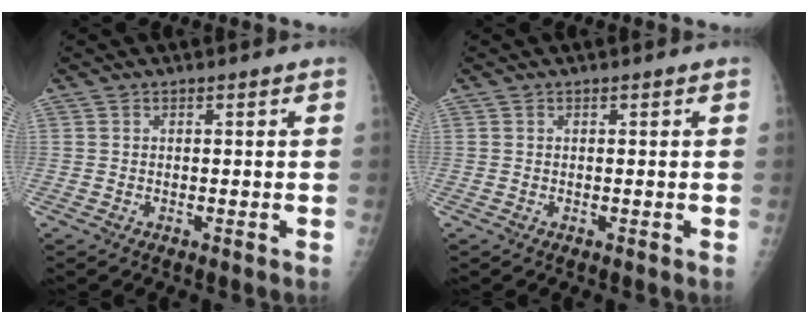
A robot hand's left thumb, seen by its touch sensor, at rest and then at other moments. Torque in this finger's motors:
{"motor_torque": [-0.02, 0.10, -0.12, -0.12, 0.00]}